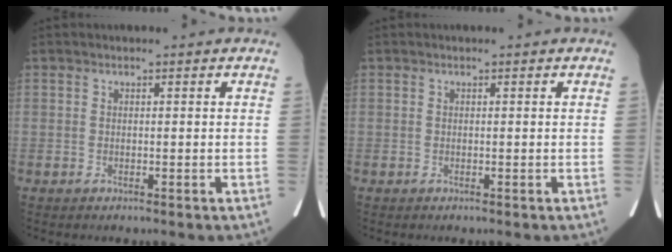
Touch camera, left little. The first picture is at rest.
{"total": 0.0}